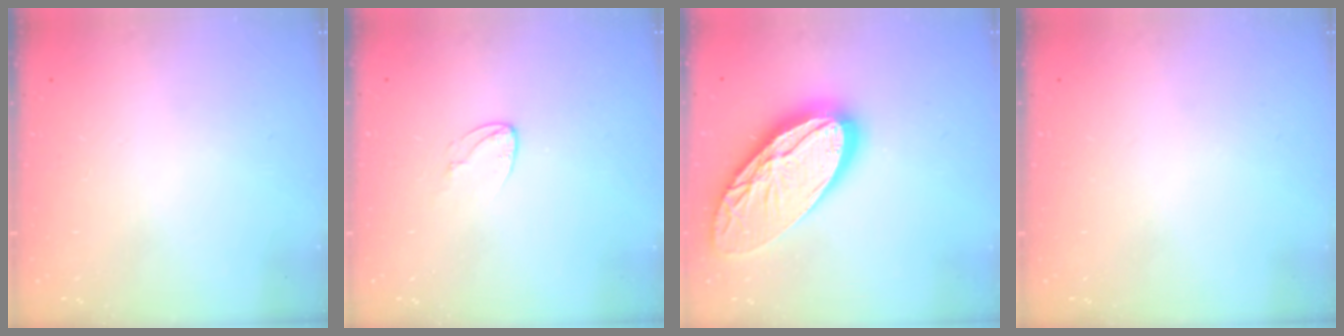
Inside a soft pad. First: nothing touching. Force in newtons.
{"total": 4.1, "press": 4.1, "slide": 0.3}
{"total": 26.8, "press": 26.6, "slide": 2.8}
{"total": 0.0}